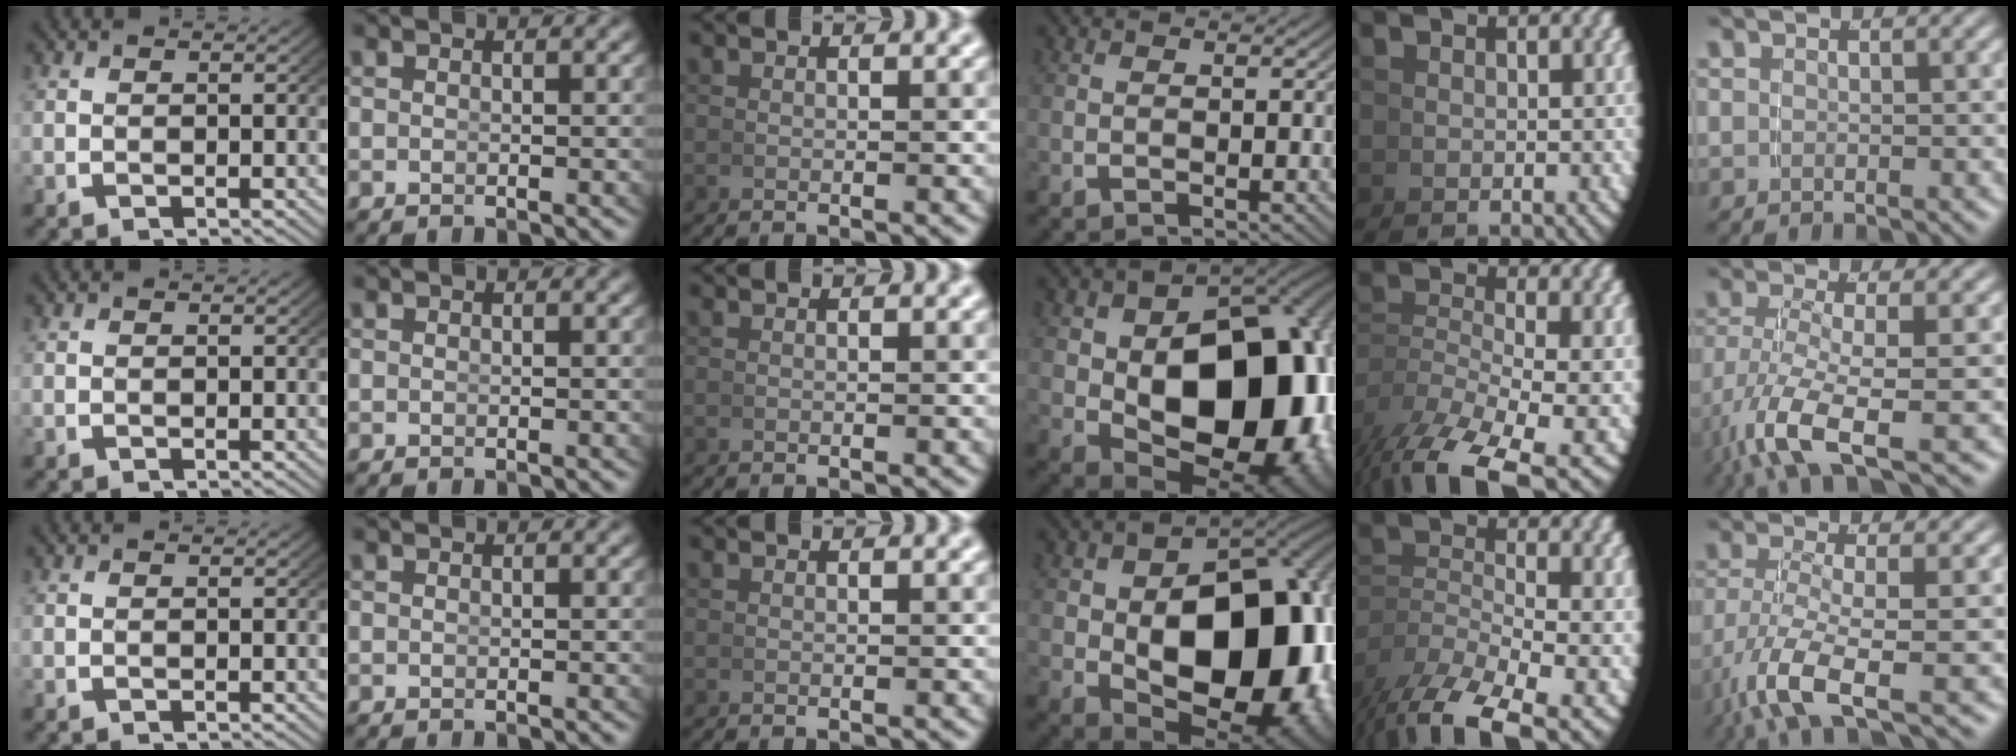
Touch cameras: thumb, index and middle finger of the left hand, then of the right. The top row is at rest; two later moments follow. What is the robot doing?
{"motion": "lift_and_place", "object": "bowl"}